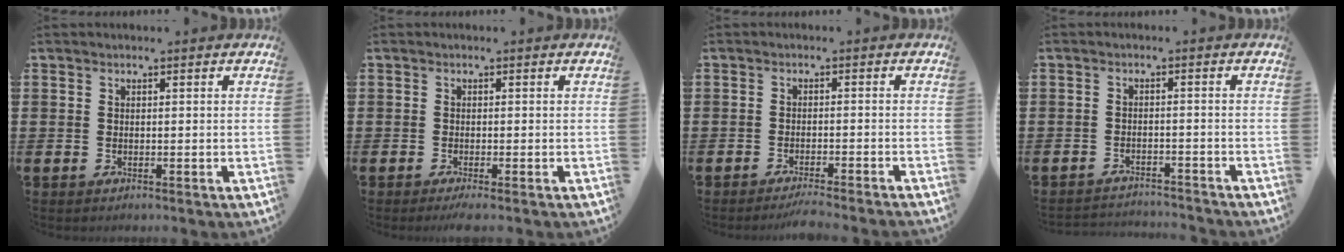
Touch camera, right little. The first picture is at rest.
{"total": 0.9, "force": [-0.5, 0.0, 0.8], "torque": [-0.012, -0.002, -0.009]}
{"total": 1.9, "force": [-1.7, -0.2, 0.7], "torque": [-0.011, 0.003, -0.033]}
{"total": 2.2, "force": [-2.2, 0.0, -0.2], "torque": [-0.002, 0.002, -0.048]}